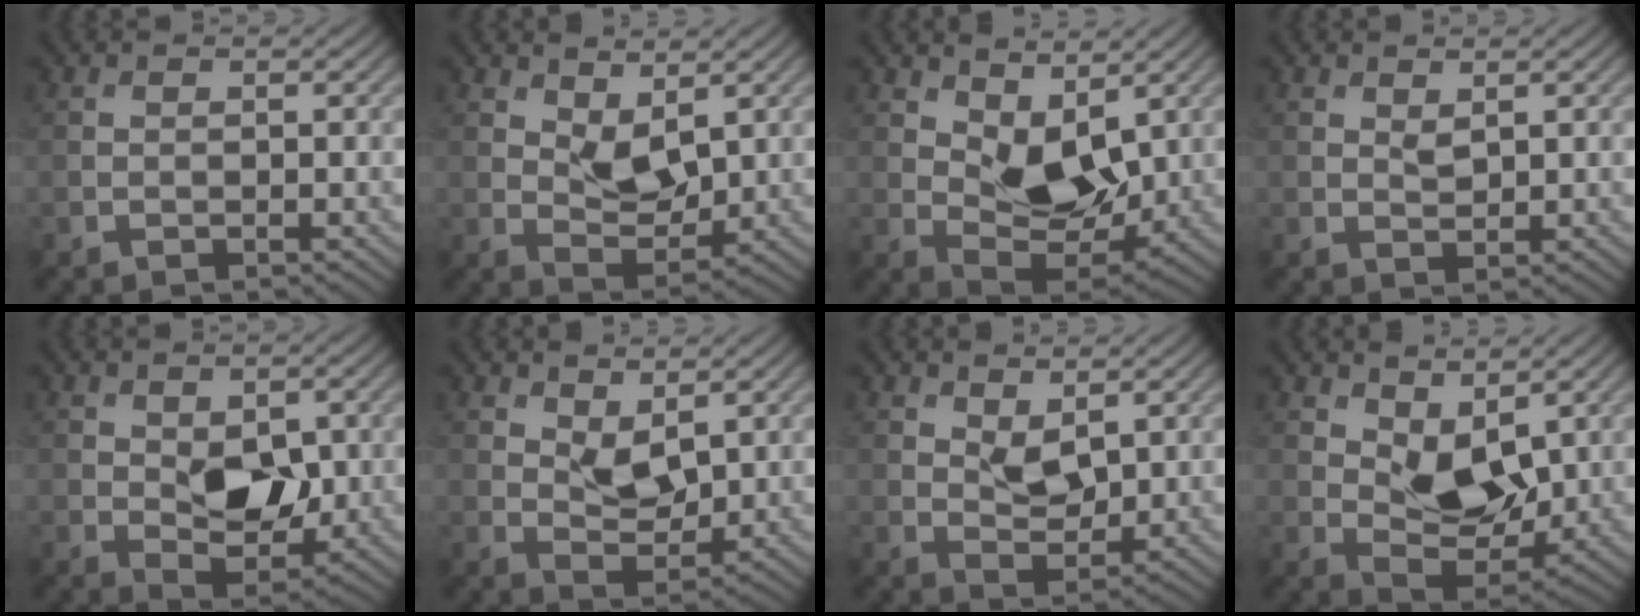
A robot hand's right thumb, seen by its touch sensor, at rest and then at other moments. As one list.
[{"total": 4.6, "force": [2.2, 2.5, 3.3], "torque": [-0.065, -0.009, 0.038]}, {"total": 7.6, "force": [3.2, 4.3, 5.4], "torque": [-0.104, -0.009, 0.054]}, {"total": 1.3, "force": [0.8, 0.6, 0.9], "torque": [-0.020, -0.005, 0.018]}, {"total": 6.1, "force": [0.1, 3.8, 4.8], "torque": [-0.077, -0.008, 0.008]}, {"total": 4.1, "force": [1.9, 2.2, 2.9], "torque": [-0.058, -0.008, 0.035]}, {"total": 3.5, "force": [1.6, 1.9, 2.5], "torque": [-0.050, -0.006, 0.032]}, {"total": 6.9, "force": [2.8, 4.0, 4.9], "torque": [-0.094, -0.011, 0.049]}]